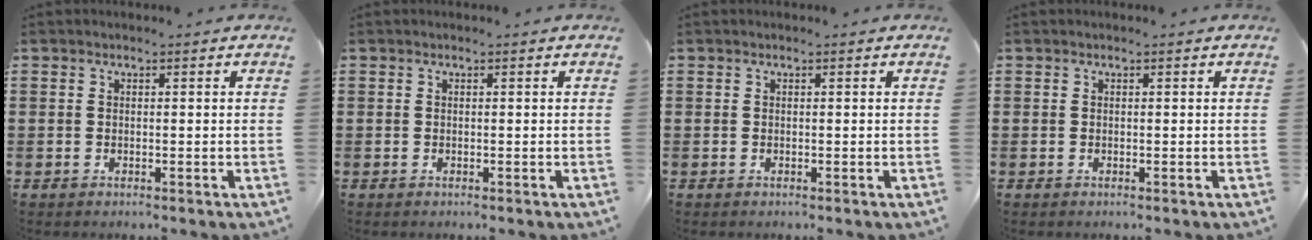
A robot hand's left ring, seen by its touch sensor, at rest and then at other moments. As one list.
[{"total": 0.0}, {"total": 0.0}, {"total": 0.0}]